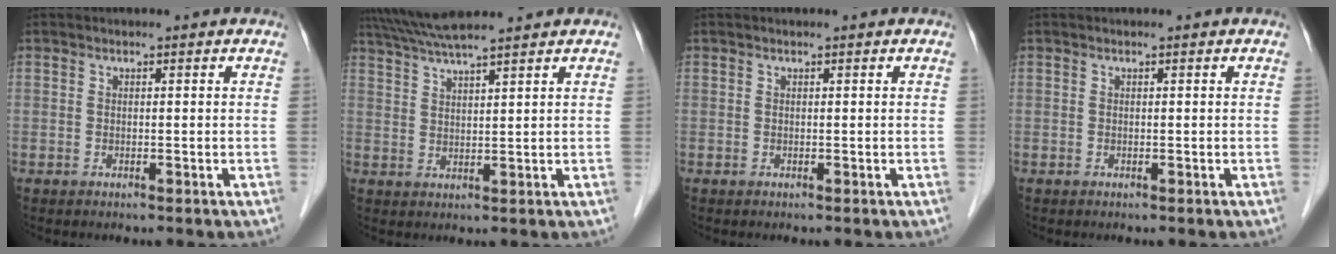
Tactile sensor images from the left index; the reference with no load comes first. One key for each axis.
{"total": 7.8, "fx": 6.9, "fy": -0.5, "fz": 3.7, "tx": -0.069, "ty": 0.031, "tz": 0.119}
{"total": 0.0}
{"total": 0.0}